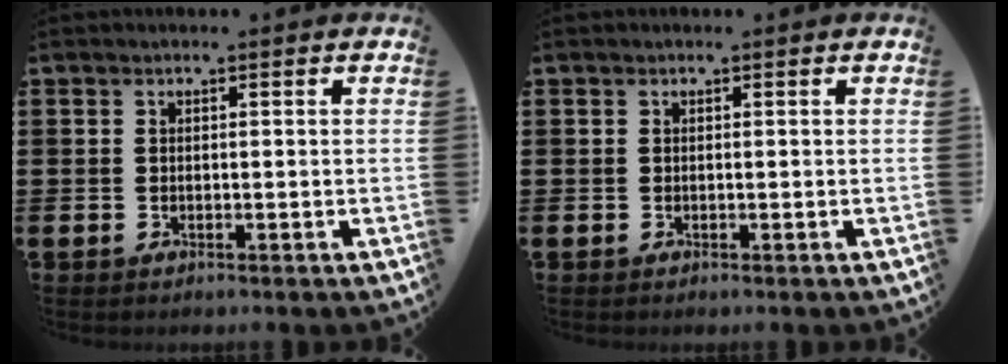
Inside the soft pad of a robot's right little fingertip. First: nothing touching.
{"total": 0.0}